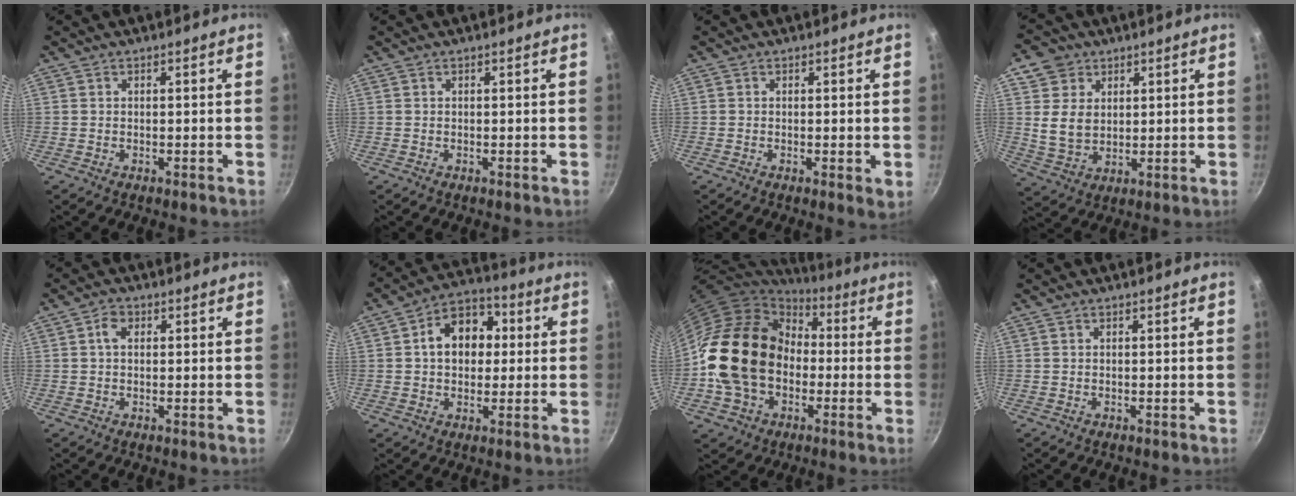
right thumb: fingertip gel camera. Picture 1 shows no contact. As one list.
[{"total": 0.0}, {"total": 1.8, "force": [0.0, 0.4, 1.7], "torque": [-0.025, -0.008, -0.002]}, {"total": 8.7, "force": [2.9, 7.3, 3.8], "torque": [-0.037, -0.015, 0.058]}, {"total": 2.6, "force": [0.5, 1.8, 1.7], "torque": [-0.027, 0.004, 0.004]}, {"total": 11.6, "force": [1.6, 8.6, 7.6], "torque": [-0.072, 0.022, 0.009]}, {"total": 22.3, "force": [-2.1, 17.2, 14.0], "torque": [-0.246, 0.052, -0.036]}, {"total": 0.0}]